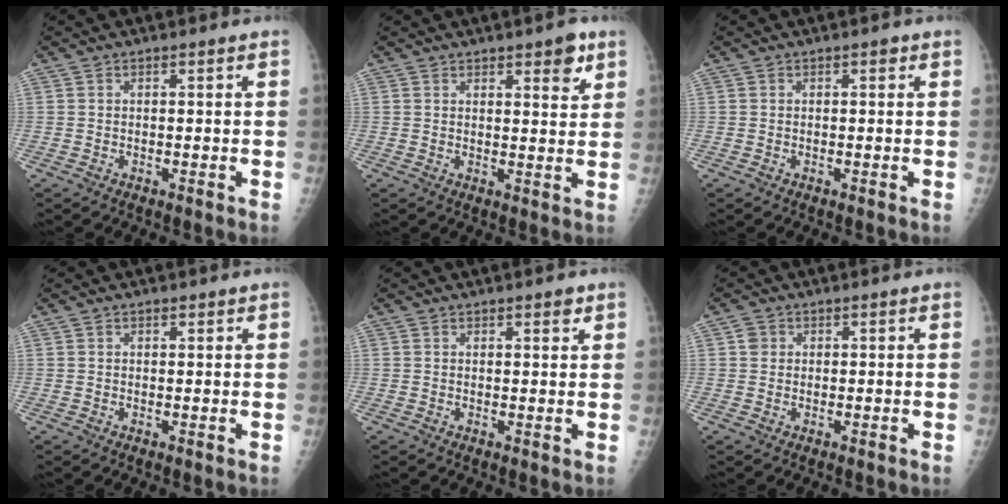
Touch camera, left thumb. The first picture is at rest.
{"total": 5.0, "force": [3.0, 1.9, 3.6], "torque": [-0.030, -0.016, 0.036]}
{"total": 0.6, "force": [0.3, 0.4, 0.4], "torque": [0.001, 0.001, 0.000]}
{"total": 1.0, "force": [0.7, 0.5, 0.4], "torque": [-0.002, -0.003, 0.008]}
{"total": 1.8, "force": [1.3, 0.8, 1.1], "torque": [-0.003, -0.006, 0.014]}
{"total": 1.8, "force": [0.5, 1.6, 0.5], "torque": [-0.001, 0.000, 0.004]}